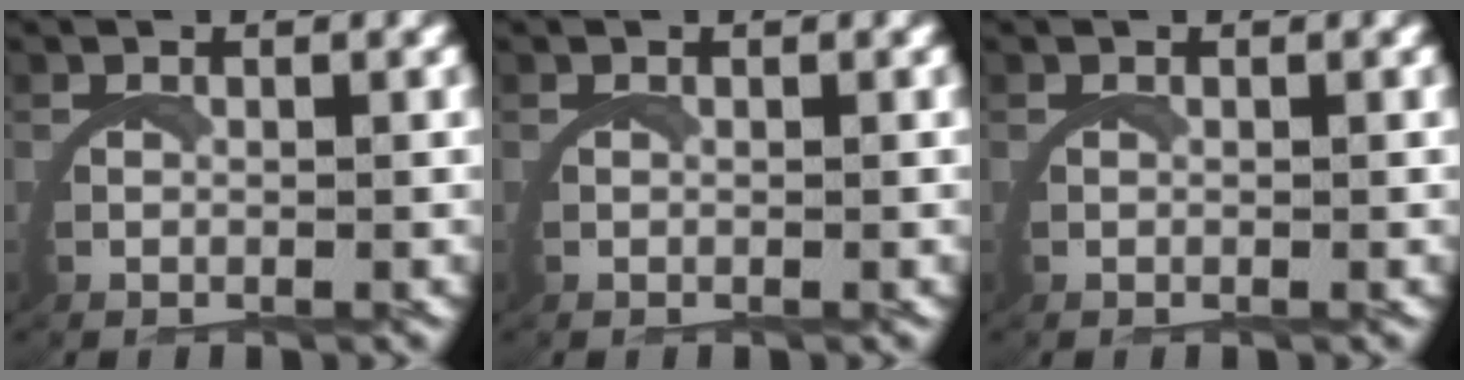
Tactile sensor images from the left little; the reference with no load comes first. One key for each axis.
{"total": 0.0}
{"total": 0.0}